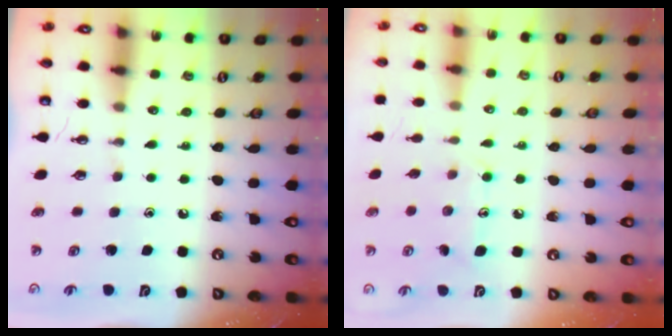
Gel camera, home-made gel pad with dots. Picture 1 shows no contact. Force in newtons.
{"total": 9.7, "press": 9.6, "slide": 0.7}